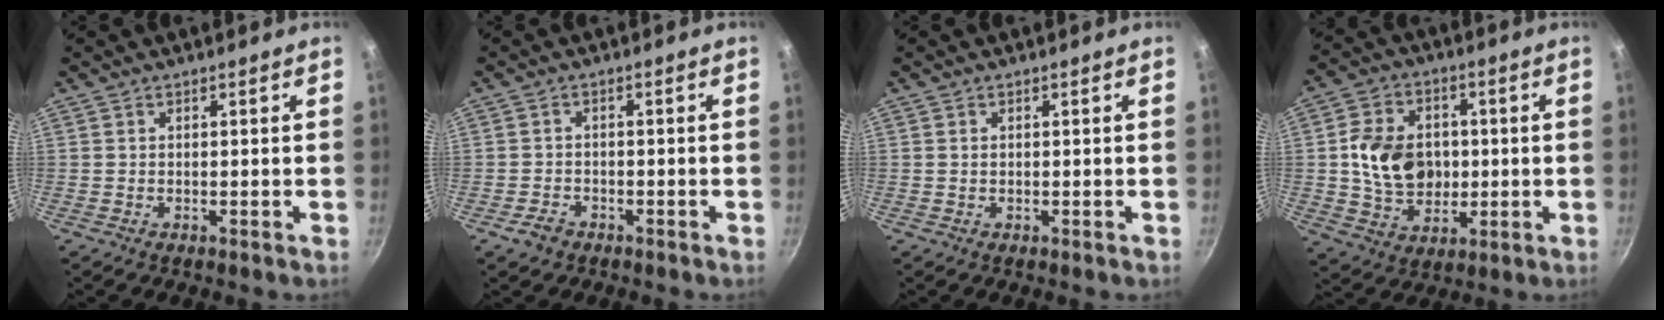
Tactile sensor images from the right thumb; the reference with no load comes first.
{"total": 3.0, "force": [-1.9, 2.0, 1.1], "torque": [-0.015, 0.021, -0.031]}
{"total": 0.5, "force": [0.1, 0.4, 0.3], "torque": [-0.003, 0.002, 0.001]}
{"total": 13.7, "force": [0.5, 10.8, 8.4], "torque": [-0.124, 0.010, 0.013]}